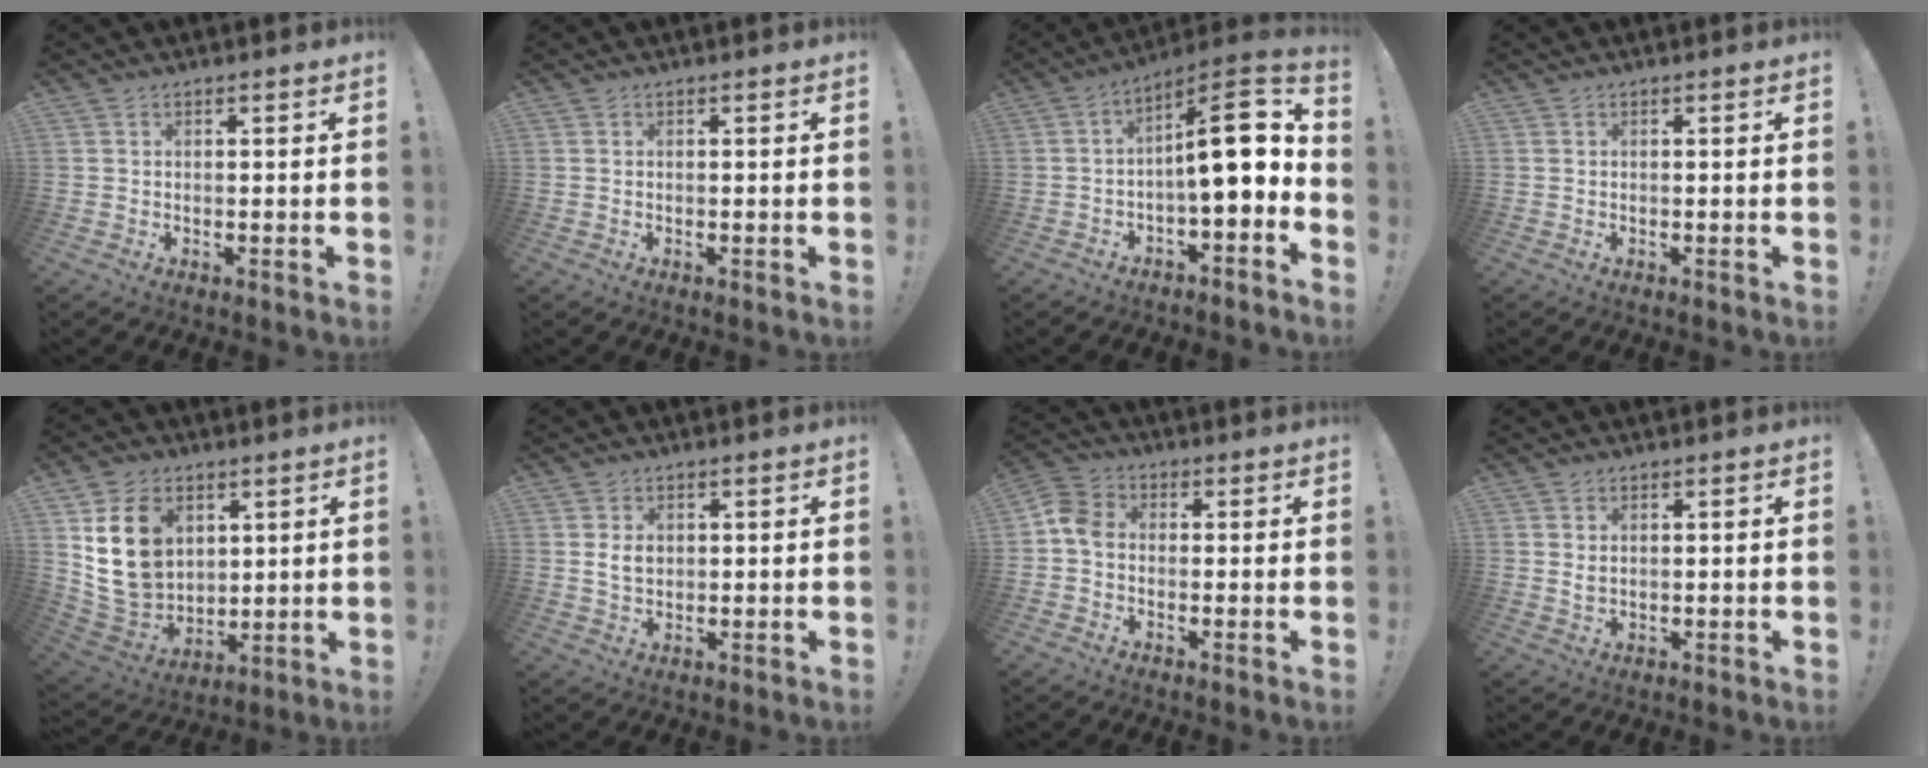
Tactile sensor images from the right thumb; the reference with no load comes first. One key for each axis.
{"total": 0.0}
{"total": 14.6, "fx": 0.6, "fy": 4.7, "fz": 13.8, "tx": -0.192, "ty": 0.001, "tz": 0.009}
{"total": 0.0}
{"total": 16.7, "fx": 6.5, "fy": 12.7, "fz": 8.8, "tx": -0.175, "ty": -0.028, "tz": 0.125}
{"total": 4.1, "fx": 0.9, "fy": 3.2, "fz": 2.4, "tx": -0.031, "ty": -0.001, "tz": 0.014}
{"total": 6.4, "fx": -0.8, "fy": 4.6, "fz": 4.4, "tx": -0.088, "ty": 0.015, "tz": -0.009}
{"total": 2.0, "fx": 1.1, "fy": 1.4, "fz": 1.0, "tx": -0.014, "ty": 0.001, "tz": 0.019}